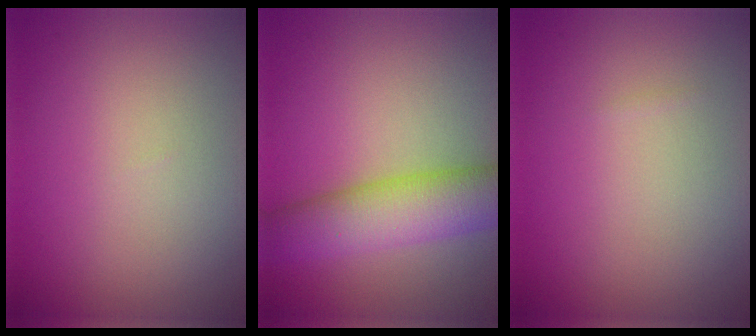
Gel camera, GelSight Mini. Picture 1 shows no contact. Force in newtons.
{"total": 6.9, "press": 6.9, "slide": 0.1}
{"total": 0.0}